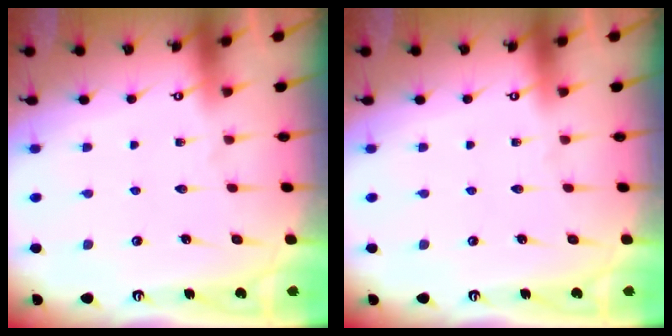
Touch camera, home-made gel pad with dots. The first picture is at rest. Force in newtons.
{"total": 0.0}